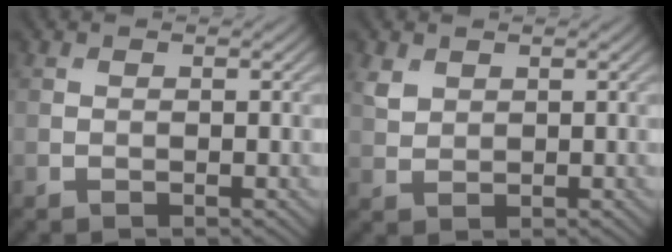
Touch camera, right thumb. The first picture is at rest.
{"total": 2.1, "force": [1.3, 1.5, 0.8], "torque": [-0.025, -0.001, 0.029]}